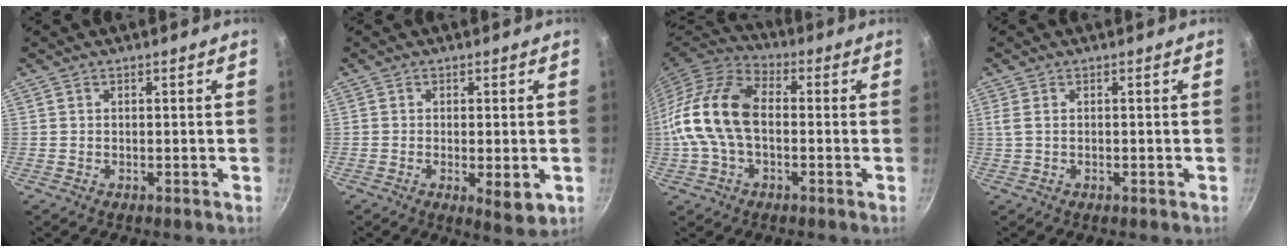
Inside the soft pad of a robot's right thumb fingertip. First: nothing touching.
{"total": 5.2, "force": [-1.1, 1.7, 4.8], "torque": [-0.074, -0.014, -0.012]}
{"total": 16.7, "force": [-0.8, 10.5, 12.9], "torque": [-0.239, 0.038, -0.032]}
{"total": 1.8, "force": [0.0, 0.8, 1.6], "torque": [-0.034, 0.002, -0.001]}